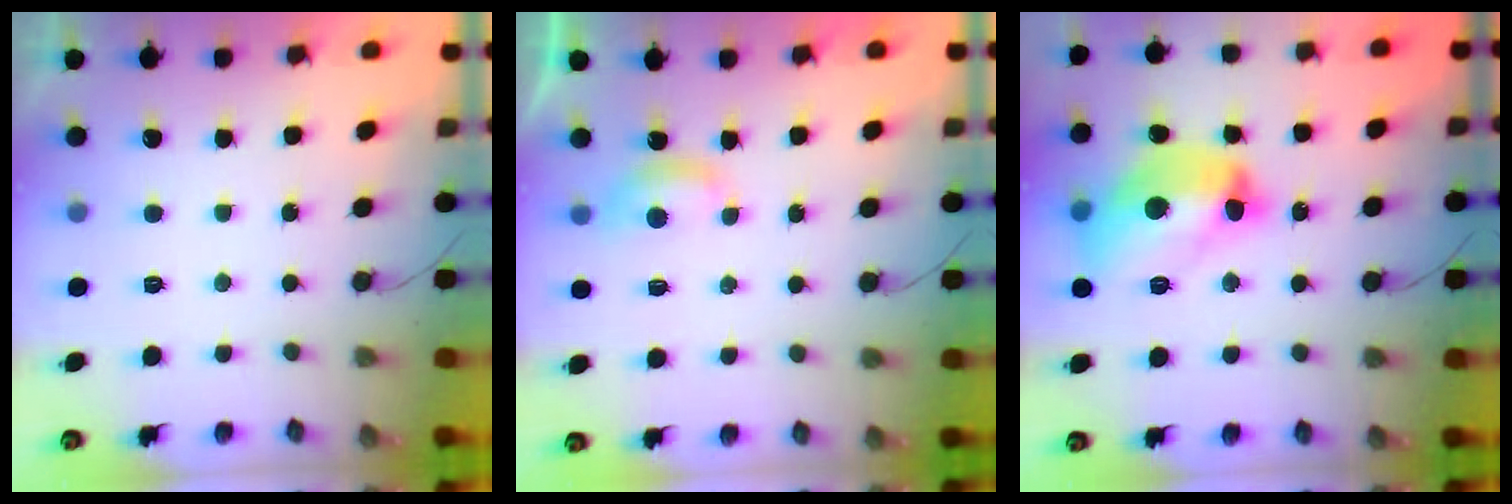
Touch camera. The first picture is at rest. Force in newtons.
{"total": 4.0, "press": 3.9, "slide": 0.5}
{"total": 16.1, "press": 16.1, "slide": 1.8}